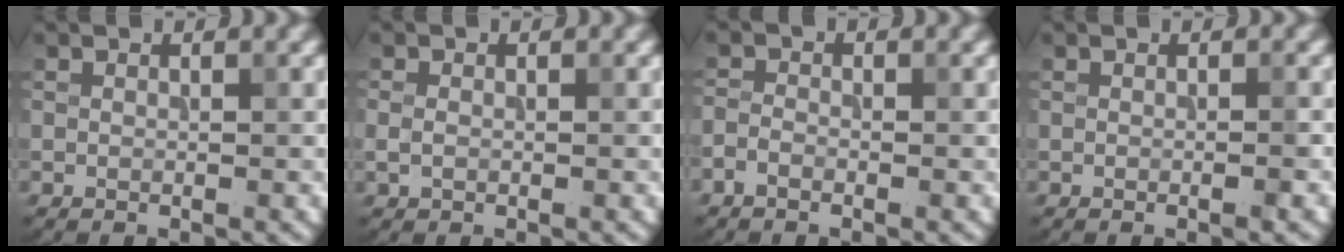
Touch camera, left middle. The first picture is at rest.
{"total": 1.1, "force": [-0.1, 0.8, 0.7], "torque": [-0.014, -0.001, -0.005]}
{"total": 1.2, "force": [-0.9, 0.6, 0.6], "torque": [-0.013, 0.001, -0.023]}
{"total": 1.0, "force": [-0.2, 0.1, 1.0], "torque": [-0.011, 0.001, -0.006]}